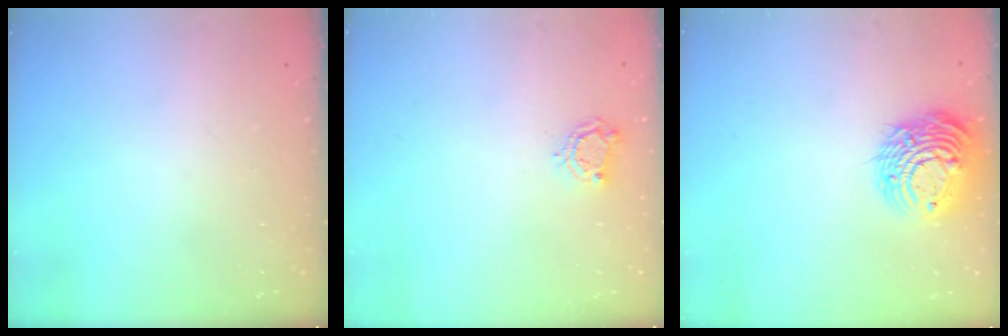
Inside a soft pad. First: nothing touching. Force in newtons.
{"total": 5.7, "press": 5.7, "slide": 0.4}
{"total": 13.3, "press": 13.2, "slide": 0.6}